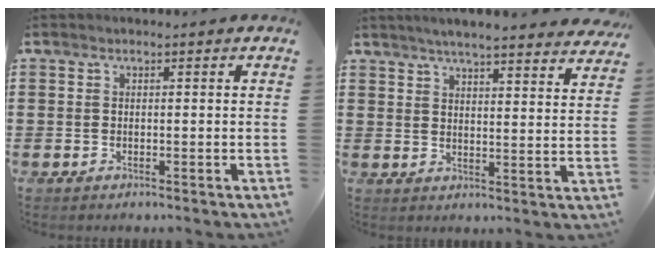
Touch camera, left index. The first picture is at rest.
{"total": 4.5, "force": [4.2, -0.2, 1.5], "torque": [-0.046, -0.020, 0.072]}